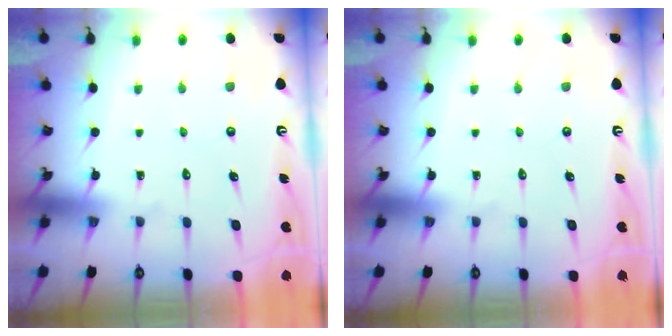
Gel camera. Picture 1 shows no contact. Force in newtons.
{"total": 0.0}